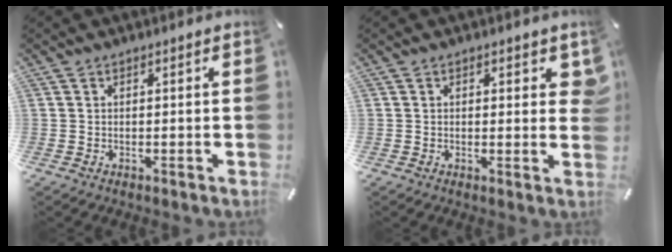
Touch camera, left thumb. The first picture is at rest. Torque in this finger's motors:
{"motor_torque": [0.24, -0.09, 0.04, 0.04, 0.01]}